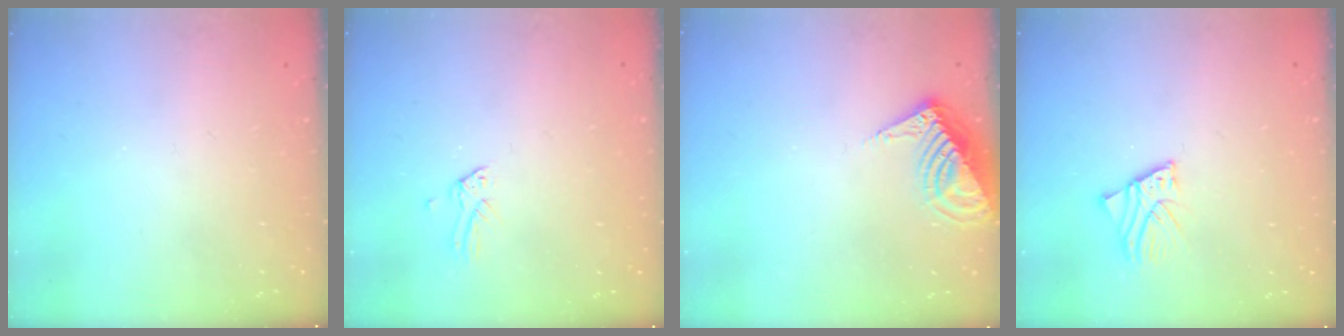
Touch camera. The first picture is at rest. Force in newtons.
{"total": 0.0}
{"total": 10.4, "press": 10.4, "slide": 0.9}
{"total": 2.8, "press": 2.7, "slide": 0.3}